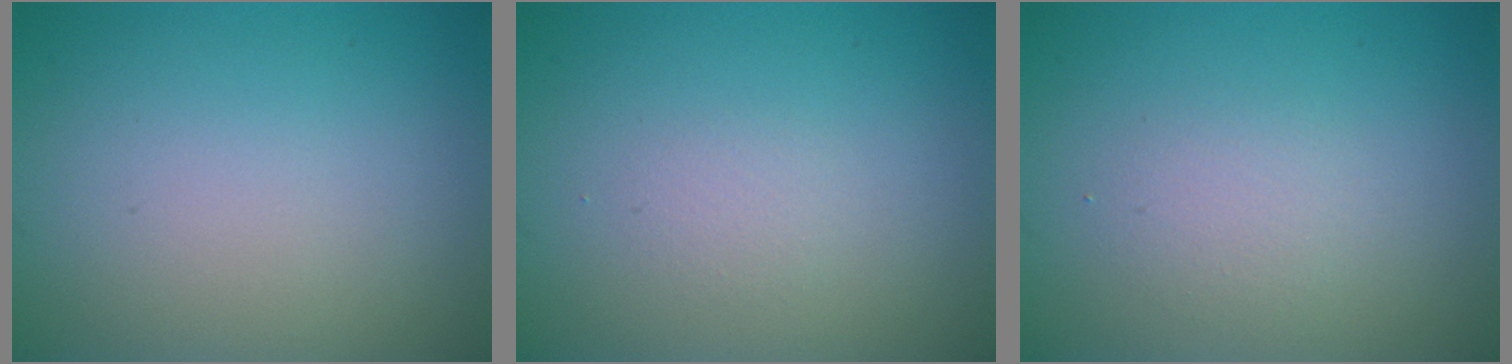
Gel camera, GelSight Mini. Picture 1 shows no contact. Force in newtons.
{"total": 0.8, "press": 0.8, "slide": 0.0}
{"total": 1.6, "press": 1.6, "slide": 0.1}